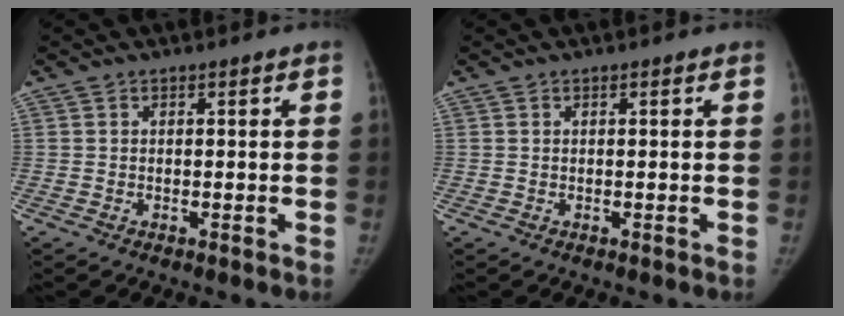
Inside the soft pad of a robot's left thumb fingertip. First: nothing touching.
{"total": 0.0}